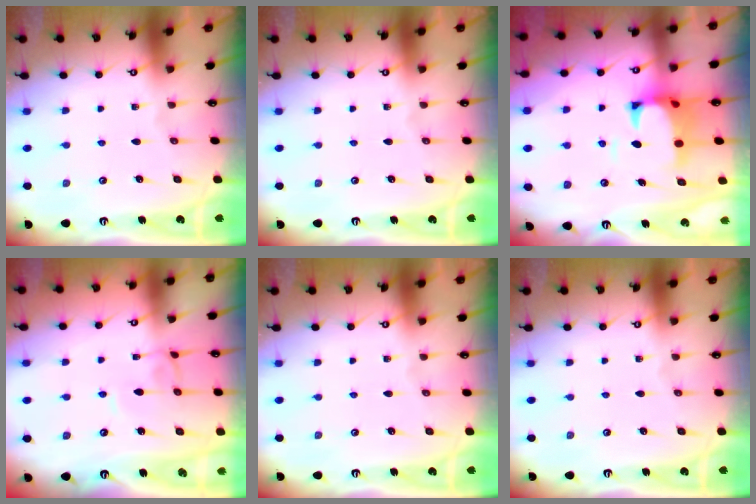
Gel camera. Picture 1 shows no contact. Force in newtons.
{"total": 0.0}
{"total": 2.6, "press": 2.4, "slide": 1.1}
{"total": 0.0}
{"total": 0.0}
{"total": 0.0}